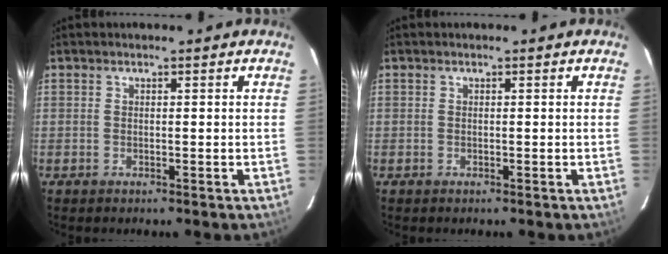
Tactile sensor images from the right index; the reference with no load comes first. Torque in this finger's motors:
{"motor_torque": [0.00, 0.00, 0.00, 0.01]}